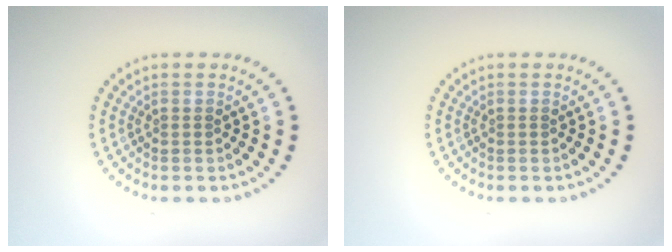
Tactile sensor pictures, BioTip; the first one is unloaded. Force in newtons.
{"total": 0.0}